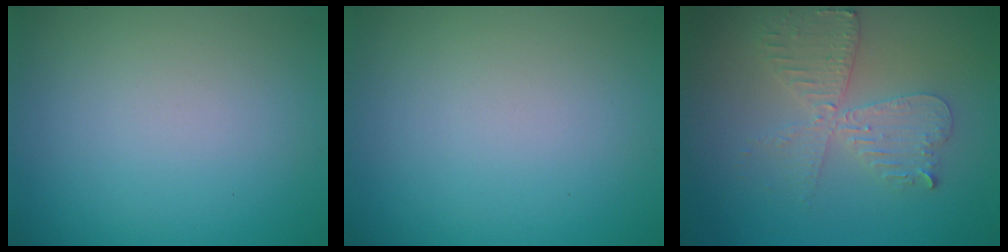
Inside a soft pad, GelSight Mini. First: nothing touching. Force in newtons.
{"total": 0.0}
{"total": 4.2, "press": 3.6, "slide": 2.2}